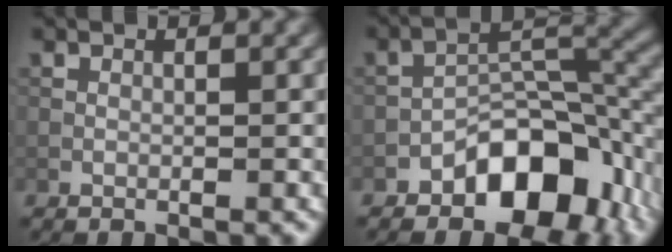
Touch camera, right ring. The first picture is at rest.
{"total": 8.5, "force": [-4.5, 4.6, 5.6], "torque": [-0.065, 0.008, -0.081]}